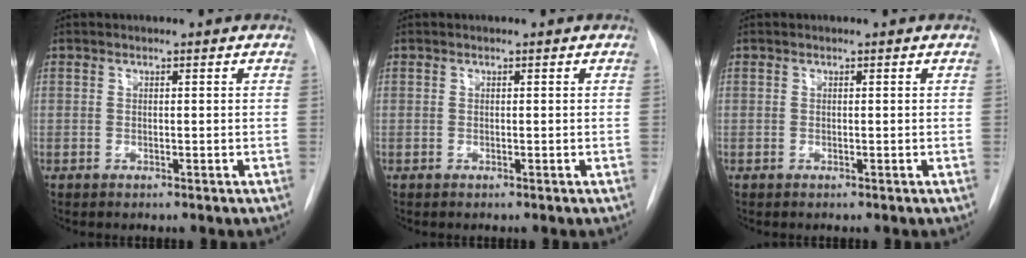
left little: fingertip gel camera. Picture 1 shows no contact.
{"total": 0.0}
{"total": 0.0}